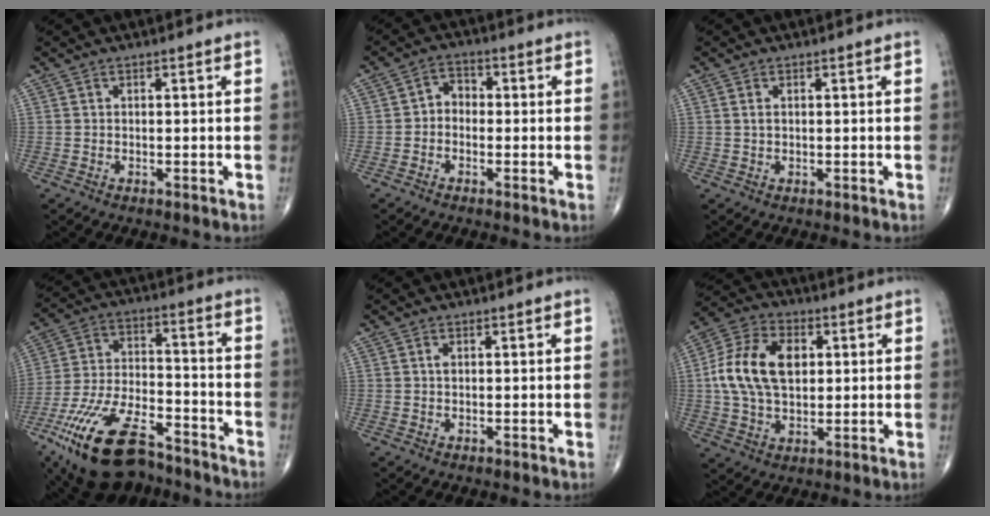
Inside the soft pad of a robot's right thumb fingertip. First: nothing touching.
{"total": 3.7, "force": [-0.7, 3.0, 2.0], "torque": [-0.008, 0.017, -0.028]}
{"total": 1.3, "force": [0.3, 0.8, 1.0], "torque": [-0.019, 0.002, 0.007]}
{"total": 21.2, "force": [-14.6, 9.0, 12.4], "torque": [-0.266, 0.054, -0.260]}
{"total": 0.7, "force": [0.1, 0.5, 0.6], "torque": [-0.010, 0.003, 0.002]}
{"total": 14.9, "force": [2.0, 9.6, 11.2], "torque": [-0.201, 0.013, 0.032]}